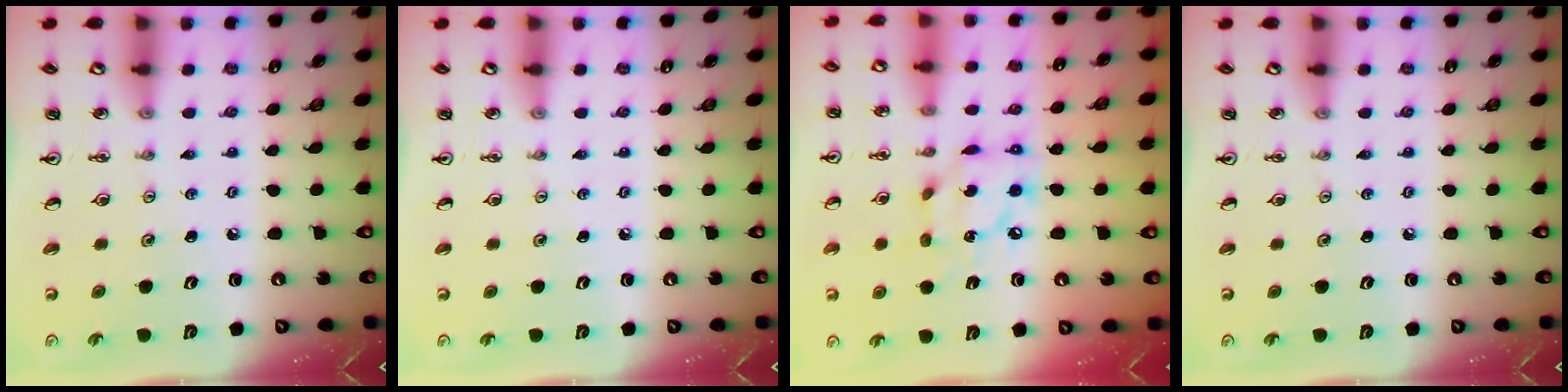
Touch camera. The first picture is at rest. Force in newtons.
{"total": 0.0}
{"total": 10.9, "press": 10.9, "slide": 0.9}
{"total": 0.0}